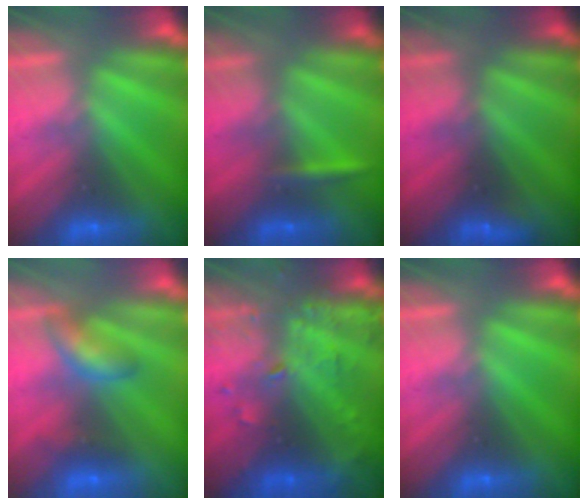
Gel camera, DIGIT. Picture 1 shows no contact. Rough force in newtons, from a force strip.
{"total": 2.3}
{"total": 1.4}
{"total": 2.7}
{"total": 6.8}
{"total": 0.0}